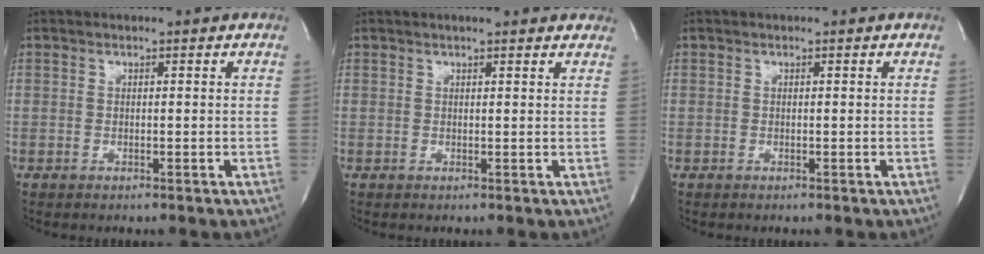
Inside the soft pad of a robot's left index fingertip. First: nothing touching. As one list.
[{"total": 4.9, "force": [4.2, 1.0, 2.3], "torque": [-0.031, 0.011, 0.043]}, {"total": 0.0}]